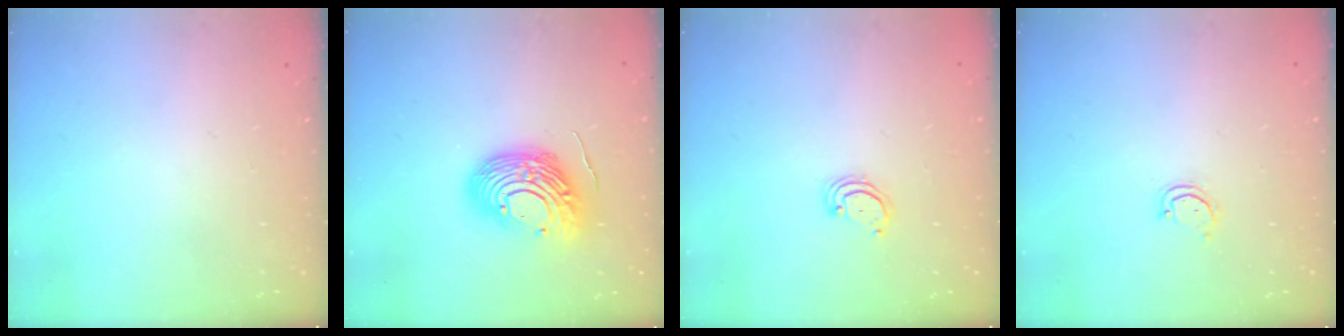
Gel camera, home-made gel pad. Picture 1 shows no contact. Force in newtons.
{"total": 14.4, "press": 14.3, "slide": 2.2}
{"total": 2.3, "press": 2.2, "slide": 0.2}
{"total": 2.9, "press": 2.9, "slide": 0.3}